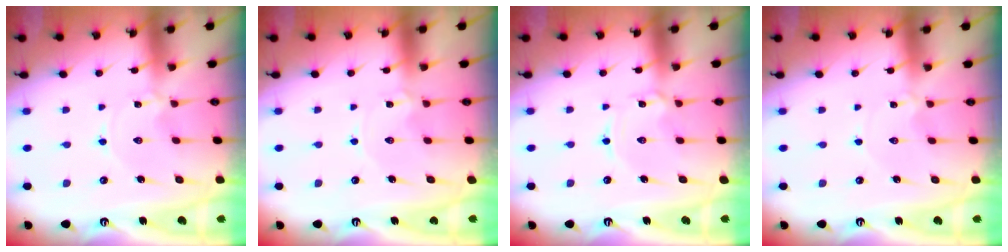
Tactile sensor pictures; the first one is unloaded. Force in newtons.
{"total": 1.1, "press": 1.1, "slide": 0.2}
{"total": 2.1, "press": 2.1, "slide": 0.4}
{"total": 0.0}